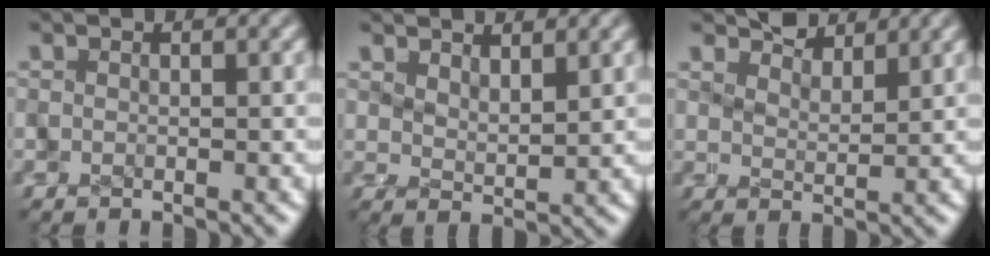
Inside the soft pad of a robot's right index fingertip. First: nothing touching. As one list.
[{"total": 2.7, "force": [2.4, 0.4, 1.2], "torque": [-0.023, -0.005, 0.044]}, {"total": 3.8, "force": [3.2, 1.2, 1.7], "torque": [-0.021, 0.004, 0.051]}]